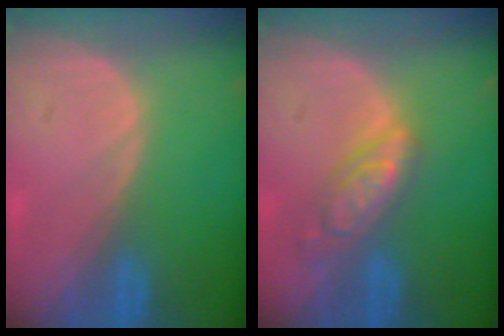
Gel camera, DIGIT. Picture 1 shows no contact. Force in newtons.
{"total": 6.2, "press": 5.5, "slide": 2.9}